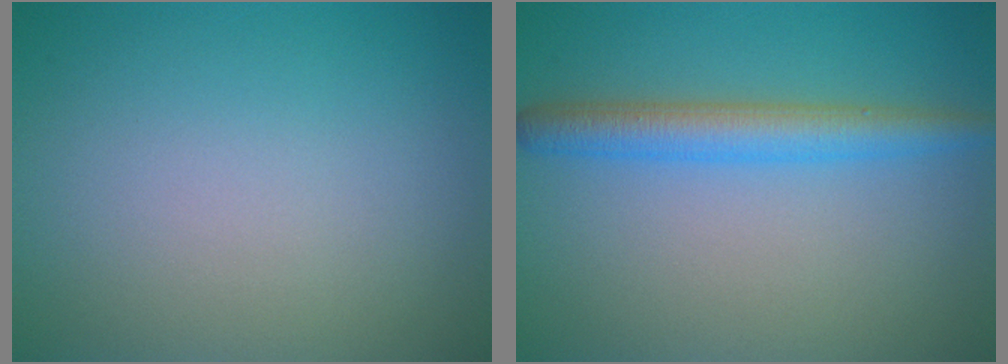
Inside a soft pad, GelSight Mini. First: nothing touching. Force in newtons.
{"total": 3.7, "press": 3.7, "slide": 0.2}